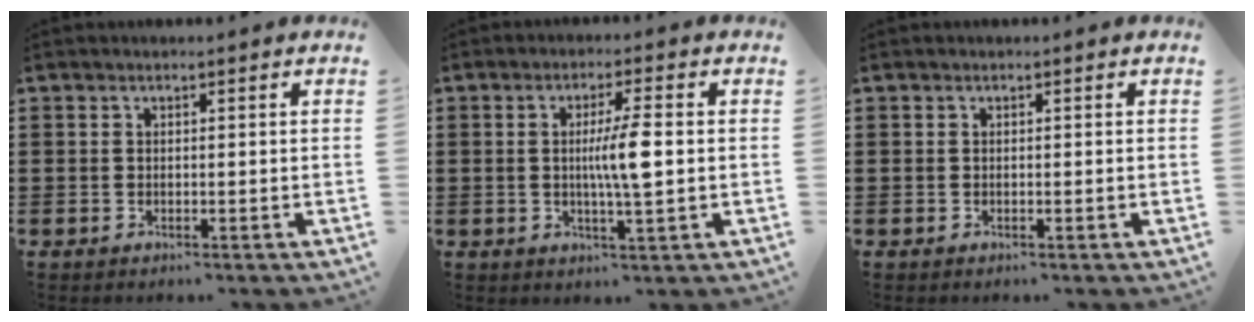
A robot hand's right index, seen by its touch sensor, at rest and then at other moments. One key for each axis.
{"total": 6.3, "fx": 0.2, "fy": 0.7, "fz": 6.3, "tx": -0.120, "ty": -0.005, "tz": -0.004}
{"total": 0.0}